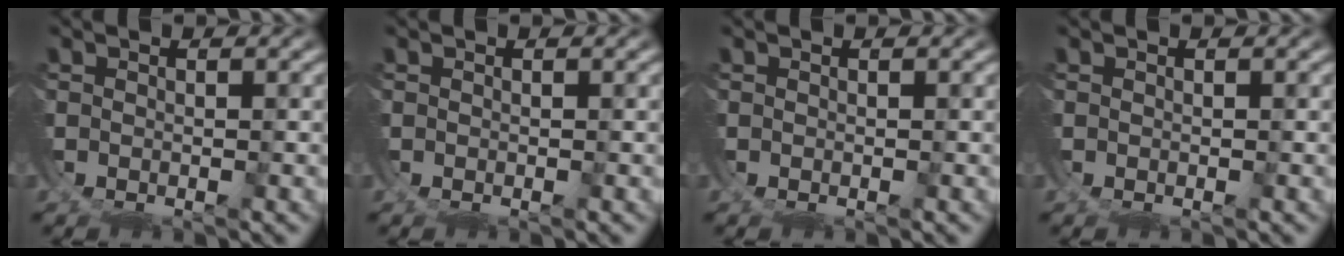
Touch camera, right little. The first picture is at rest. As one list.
[{"total": 0.0}, {"total": 0.0}, {"total": 0.0}]